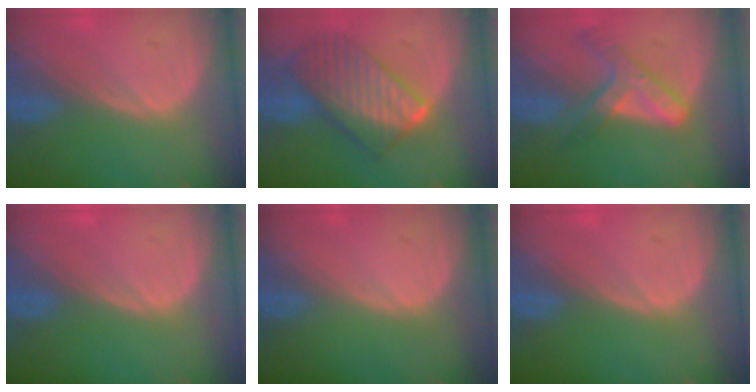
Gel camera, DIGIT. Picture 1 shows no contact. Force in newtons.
{"total": 10.2, "press": 10.1, "slide": 0.8}
{"total": 7.0, "press": 5.9, "slide": 3.7}
{"total": 0.0}
{"total": 0.0}
{"total": 0.0}